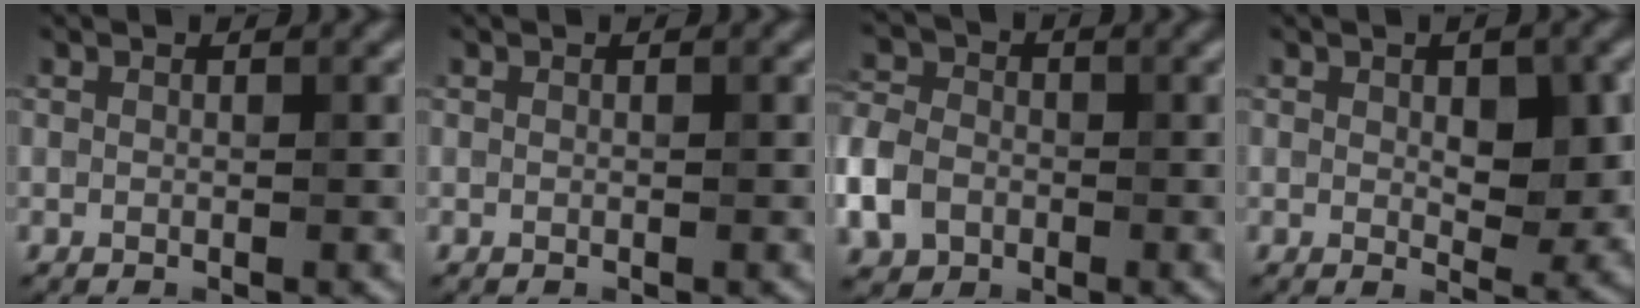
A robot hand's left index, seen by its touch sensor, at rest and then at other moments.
{"total": 0.0}
{"total": 5.2, "force": [-1.9, 4.1, 2.5], "torque": [-0.061, -0.003, -0.052]}
{"total": 4.5, "force": [0.6, 2.2, 3.9], "torque": [-0.052, -0.005, 0.012]}